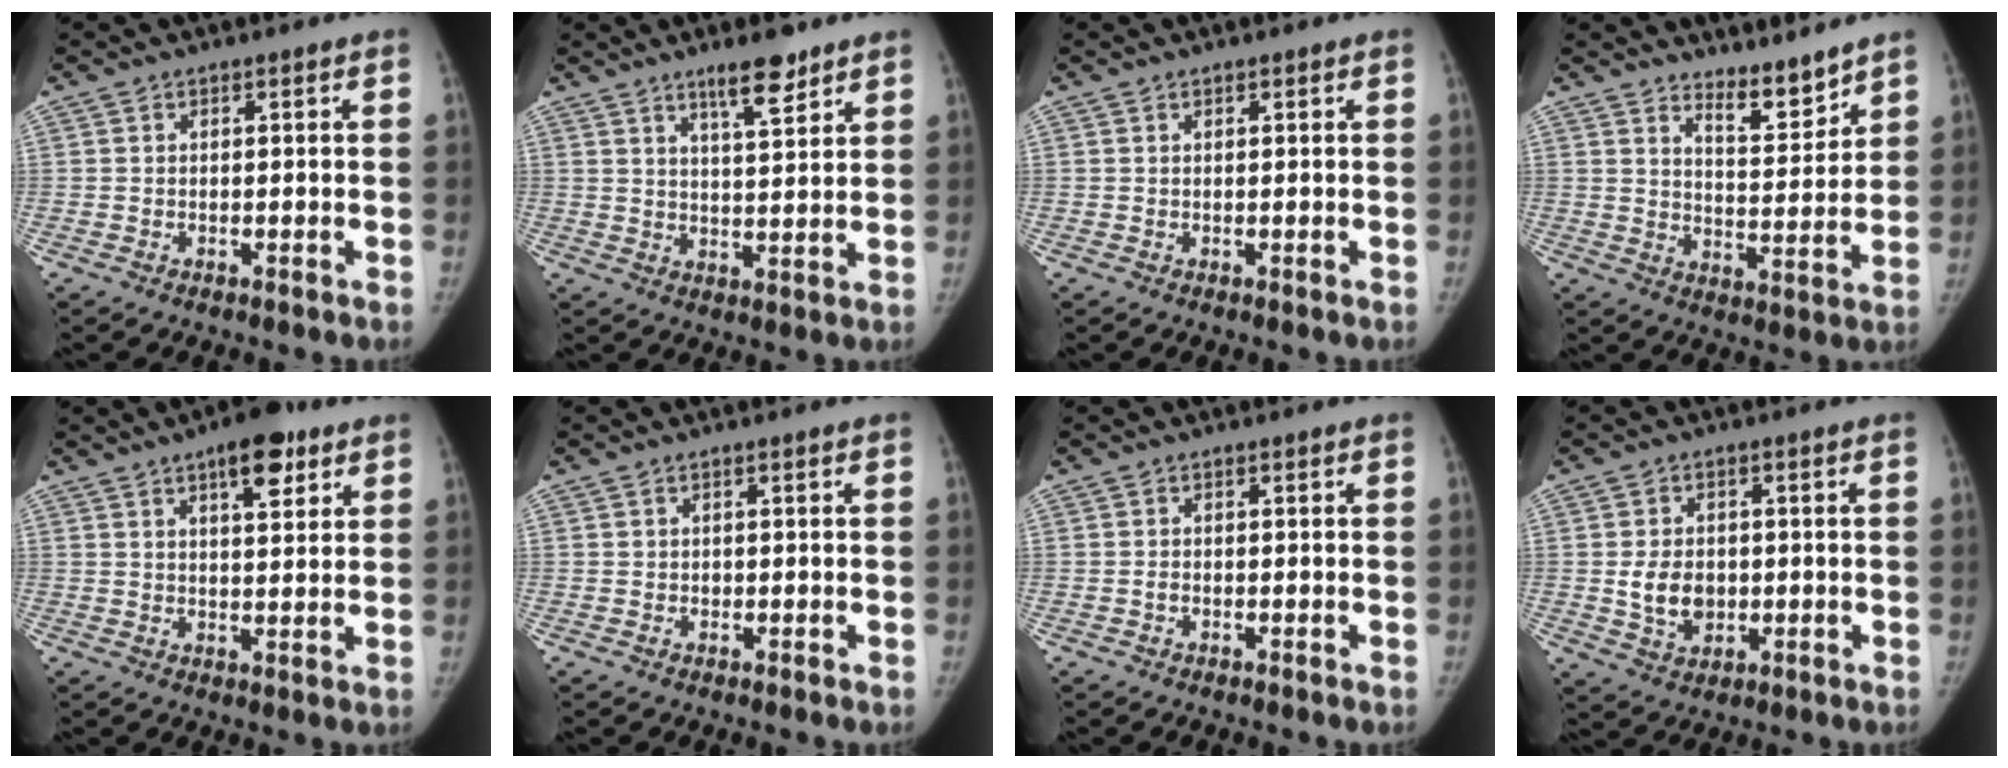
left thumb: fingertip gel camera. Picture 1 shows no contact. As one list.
[{"total": 7.1, "force": [5.1, 1.6, 4.7], "torque": [-0.064, -0.035, 0.083]}, {"total": 0.0}, {"total": 6.7, "force": [6.0, 1.6, 2.5], "torque": [-0.023, -0.061, 0.105]}, {"total": 8.6, "force": [4.8, 3.4, 6.3], "torque": [-0.070, -0.019, 0.066]}, {"total": 0.7, "force": [0.0, 0.7, 0.1], "torque": [0.002, 0.002, 0.000]}, {"total": 0.8, "force": [-0.3, 0.6, 0.4], "torque": [-0.005, 0.002, -0.006]}, {"total": 6.9, "force": [-0.4, 5.3, 4.4], "torque": [-0.058, -0.004, 0.002]}]